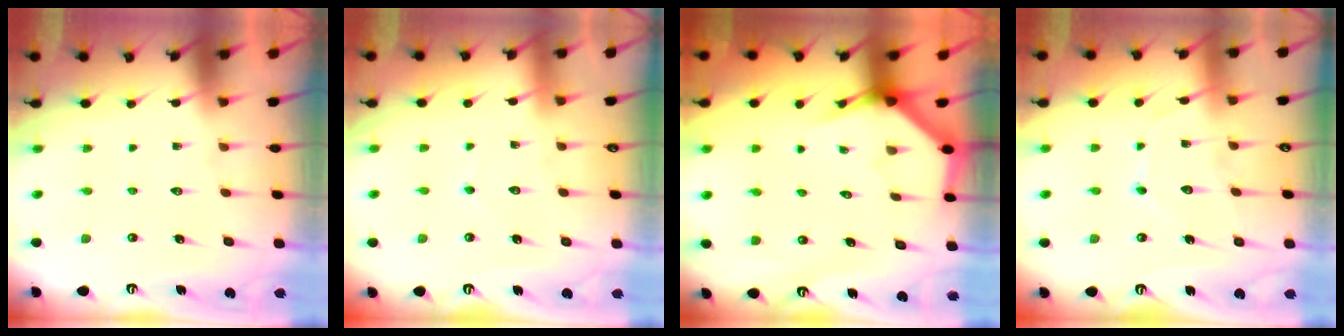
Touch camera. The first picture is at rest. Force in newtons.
{"total": 2.6, "press": 2.6, "slide": 0.3}
{"total": 4.0, "press": 4.0, "slide": 0.2}
{"total": 8.5, "press": 8.5, "slide": 0.7}